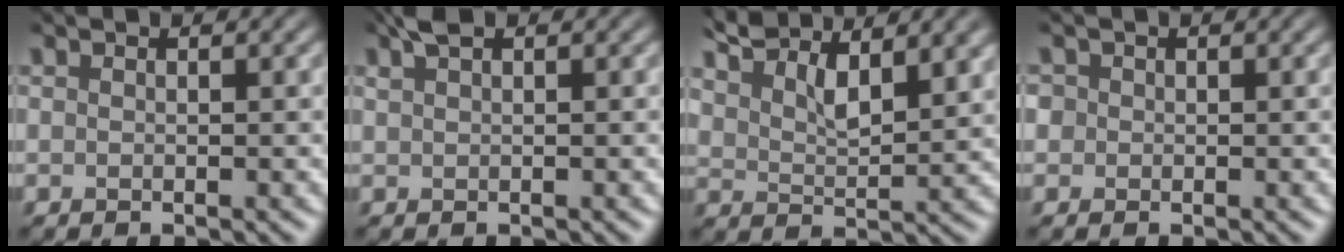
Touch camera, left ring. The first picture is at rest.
{"total": 1.7, "force": [1.1, 0.5, 1.2], "torque": [-0.024, 0.008, 0.020]}
{"total": 5.8, "force": [4.3, 1.9, 3.4], "torque": [-0.069, 0.004, 0.082]}
{"total": 1.1, "force": [0.3, 1.1, 0.3], "torque": [0.002, 0.001, -0.003]}